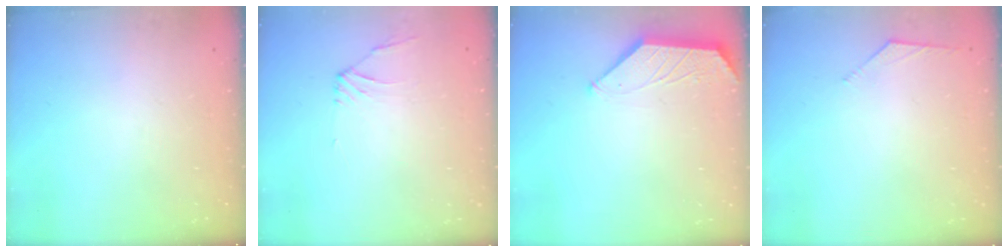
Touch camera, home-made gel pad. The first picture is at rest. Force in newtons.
{"total": 0.7, "press": 0.6, "slide": 0.4}
{"total": 1.4, "press": 1.4, "slide": 0.3}
{"total": 2.5, "press": 2.4, "slide": 0.7}